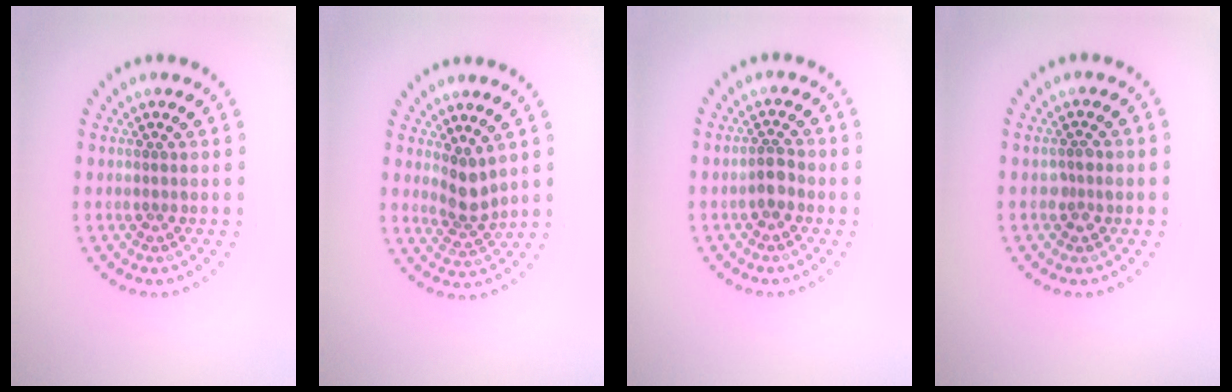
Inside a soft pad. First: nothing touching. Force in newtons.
{"total": 2.5, "press": 2.0, "slide": 1.6}
{"total": 1.6, "press": 1.5, "slide": 0.7}
{"total": 1.0, "press": 0.9, "slide": 0.3}